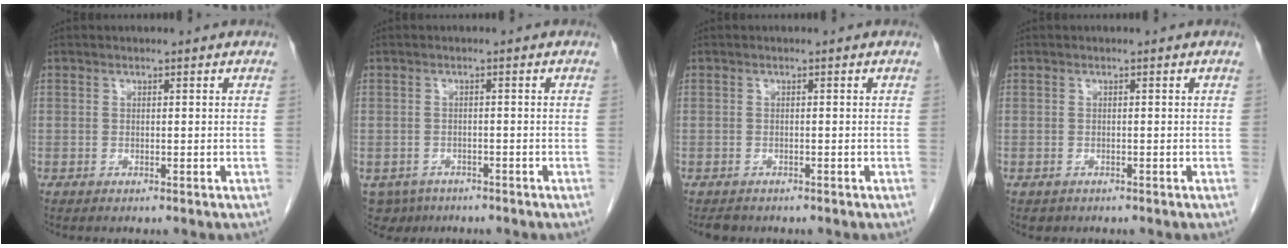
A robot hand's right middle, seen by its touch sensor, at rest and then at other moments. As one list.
[{"total": 5.3, "force": [-3.9, 3.5, 0.9], "torque": [-0.018, -0.003, -0.057]}, {"total": 1.7, "force": [-1.5, 0.8, 0.4], "torque": [-0.017, -0.005, -0.021]}, {"total": 0.9, "force": [-0.7, 0.6, 0.2], "torque": [-0.015, -0.002, -0.005]}]